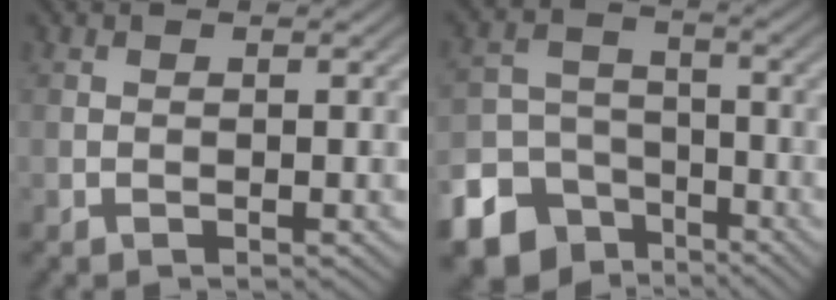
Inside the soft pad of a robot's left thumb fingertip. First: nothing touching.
{"total": 11.8, "force": [-7.3, 8.5, 3.8], "torque": [-0.105, -0.041, -0.124]}